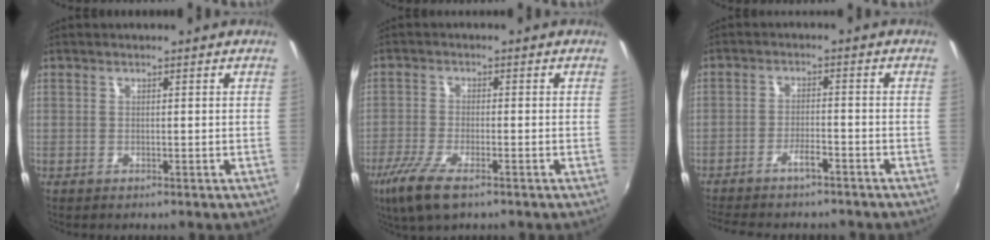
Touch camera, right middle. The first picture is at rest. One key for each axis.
{"total": 8.7, "fx": -5.5, "fy": 2.5, "fz": 6.2, "tx": -0.149, "ty": -0.031, "tz": -0.104}
{"total": 7.3, "fx": -6.2, "fy": 1.6, "fz": 3.4, "tx": -0.085, "ty": -0.002, "tz": -0.100}